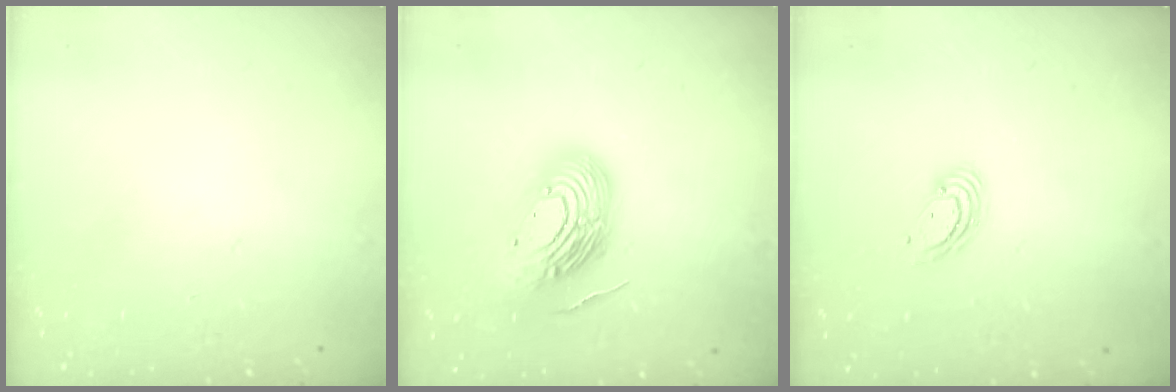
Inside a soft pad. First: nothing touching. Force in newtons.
{"total": 17.3, "press": 17.3, "slide": 1.4}
{"total": 4.6, "press": 4.6, "slide": 0.2}